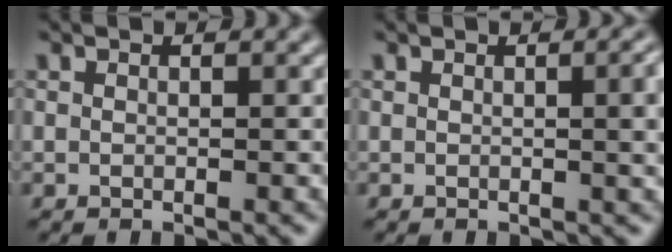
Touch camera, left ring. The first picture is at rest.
{"total": 3.0, "force": [0.2, 1.0, 2.9], "torque": [-0.028, 0.006, 0.000]}